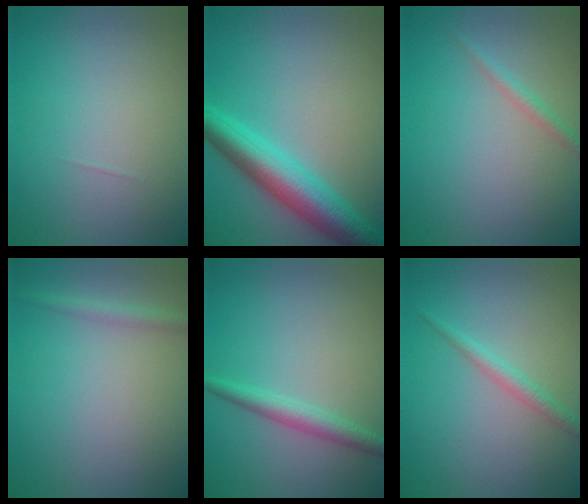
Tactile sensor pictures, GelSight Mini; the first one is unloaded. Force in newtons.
{"total": 5.6, "press": 5.6, "slide": 0.3}
{"total": 1.1, "press": 1.1, "slide": 0.1}
{"total": 1.3, "press": 1.3, "slide": 0.0}
{"total": 2.3, "press": 2.3, "slide": 0.0}
{"total": 1.5, "press": 1.5, "slide": 0.0}